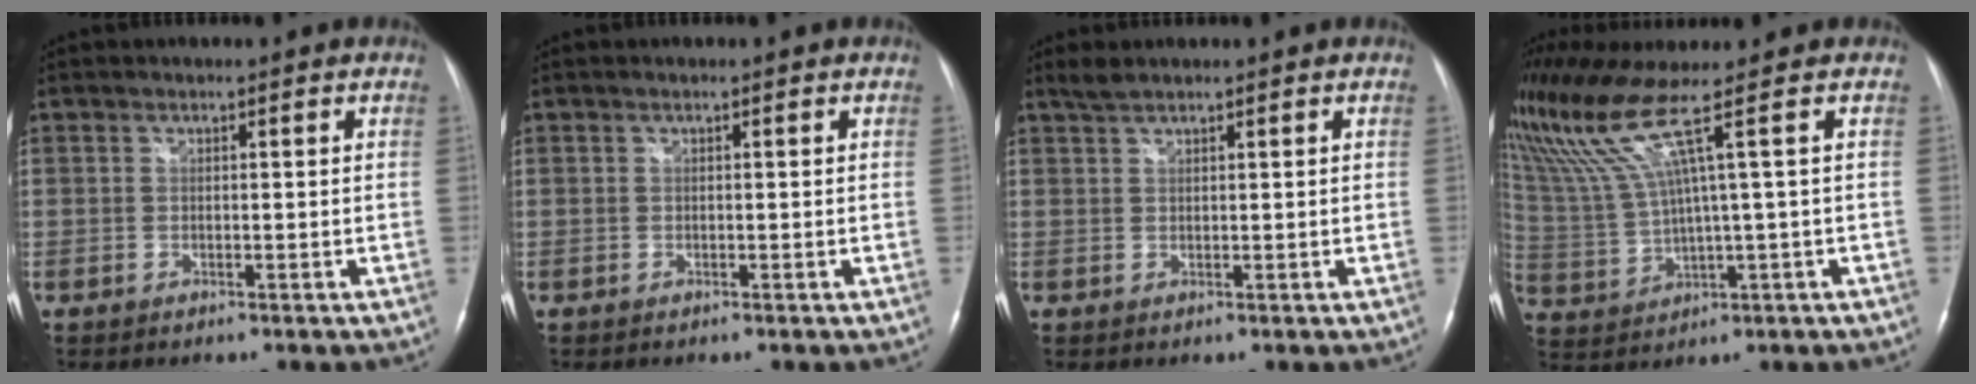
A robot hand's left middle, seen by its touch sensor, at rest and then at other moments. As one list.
[{"total": 0.0}, {"total": 1.7, "force": [1.5, 0.2, 0.7], "torque": [-0.020, 0.008, 0.034]}, {"total": 9.0, "force": [5.7, -2.5, 6.5], "torque": [-0.147, 0.005, 0.130]}]